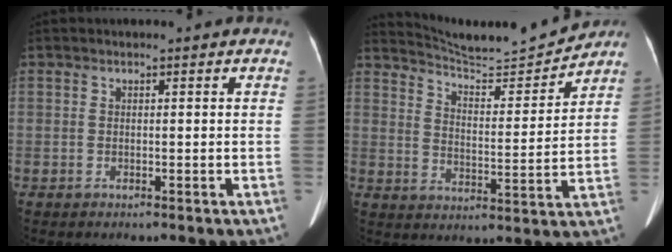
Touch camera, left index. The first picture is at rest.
{"total": 11.3, "force": [11.2, -0.6, 1.4], "torque": [-0.030, -0.011, 0.180]}